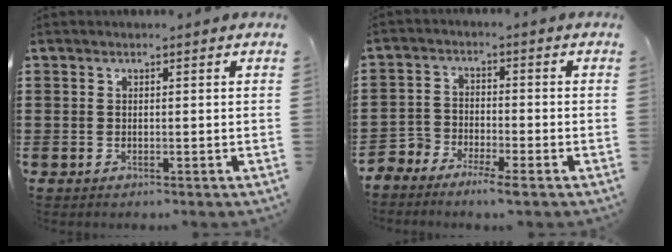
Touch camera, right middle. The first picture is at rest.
{"total": 3.8, "force": [-3.7, 0.4, 0.5], "torque": [-0.028, 0.000, -0.082]}